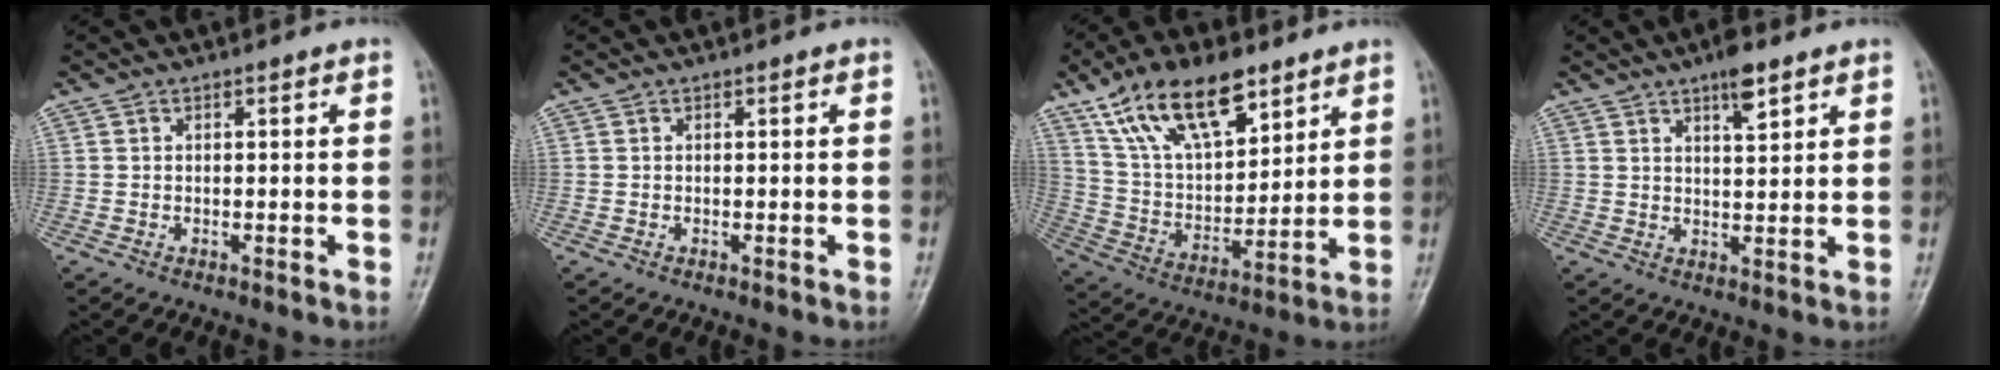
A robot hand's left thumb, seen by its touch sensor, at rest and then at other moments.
{"total": 0.0}
{"total": 18.6, "force": [11.5, 8.7, 11.8], "torque": [-0.170, -0.041, 0.218]}
{"total": 5.2, "force": [3.3, 1.5, 3.6], "torque": [-0.048, -0.016, 0.052]}